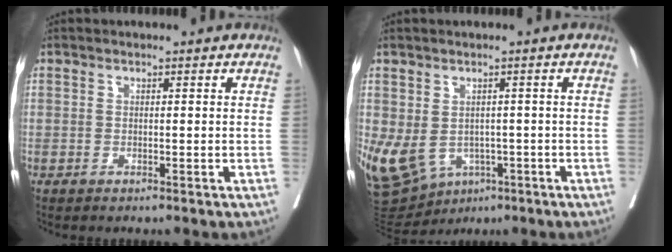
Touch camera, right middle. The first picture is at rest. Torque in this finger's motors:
{"motor_torque": [0.47, -0.19, 1.06, 0.21]}